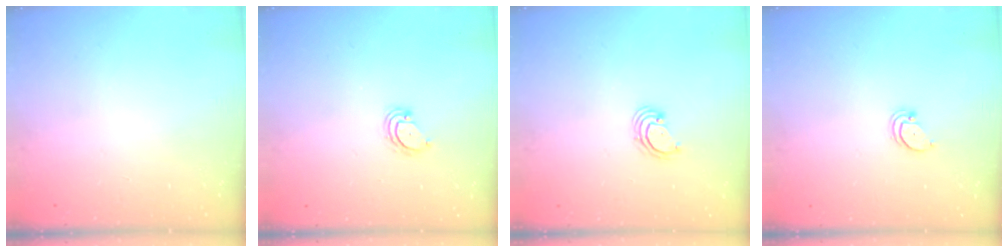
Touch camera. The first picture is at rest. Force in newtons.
{"total": 2.3, "press": 2.3, "slide": 0.2}
{"total": 2.8, "press": 2.8, "slide": 0.3}
{"total": 1.4, "press": 1.3, "slide": 0.1}